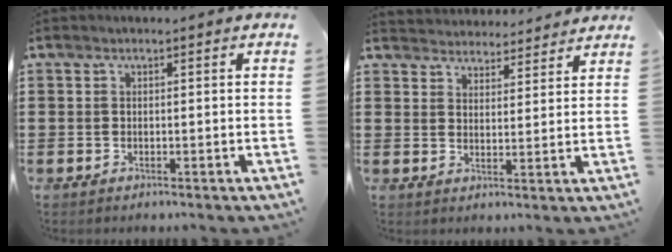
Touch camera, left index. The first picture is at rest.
{"total": 3.7, "force": [3.6, 0.7, -0.5], "torque": [-0.007, -0.018, 0.065]}